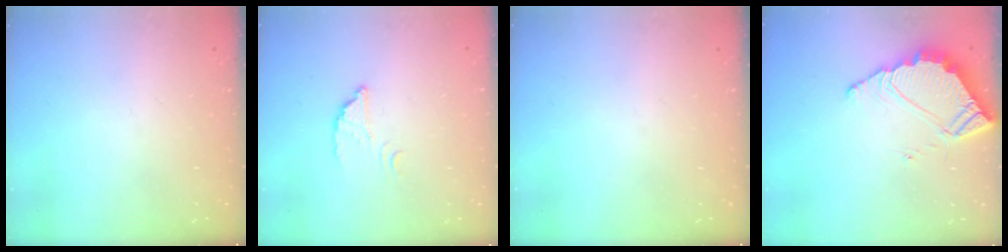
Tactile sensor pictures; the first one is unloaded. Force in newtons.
{"total": 2.5, "press": 2.5, "slide": 0.1}
{"total": 0.0}
{"total": 7.1, "press": 7.1, "slide": 0.3}